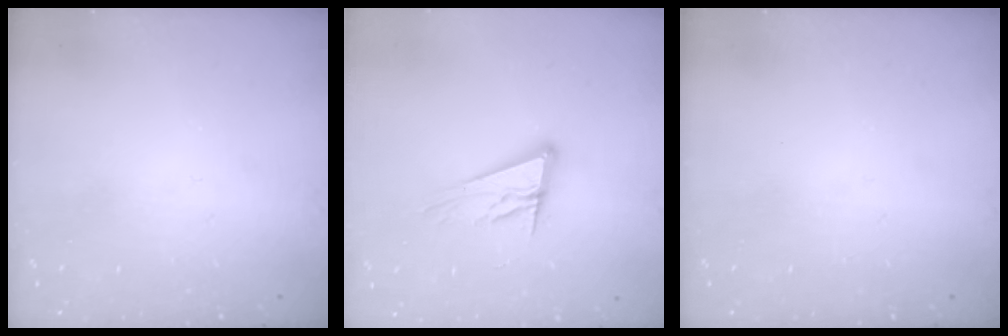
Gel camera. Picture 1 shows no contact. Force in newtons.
{"total": 12.4, "press": 12.2, "slide": 2.2}
{"total": 0.0}